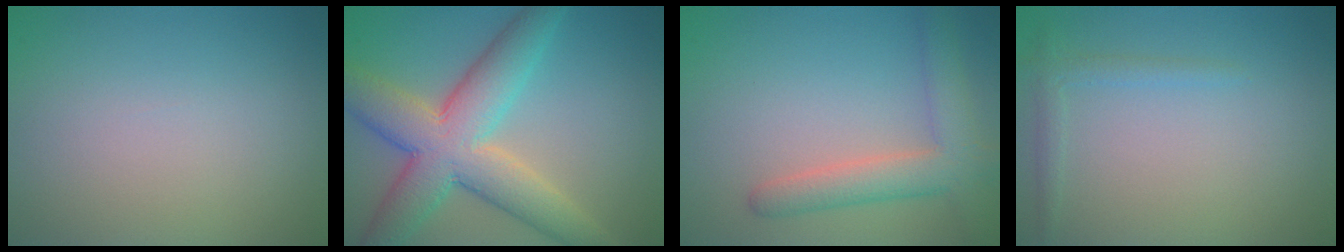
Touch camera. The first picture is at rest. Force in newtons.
{"total": 8.8, "press": 8.8, "slide": 0.3}
{"total": 4.3, "press": 4.3, "slide": 0.2}
{"total": 1.3, "press": 1.3, "slide": 0.1}